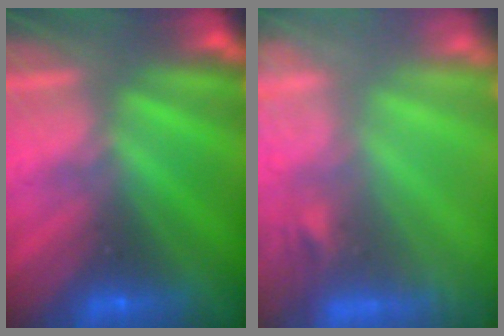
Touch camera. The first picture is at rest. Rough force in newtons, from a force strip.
{"total": 7.4}